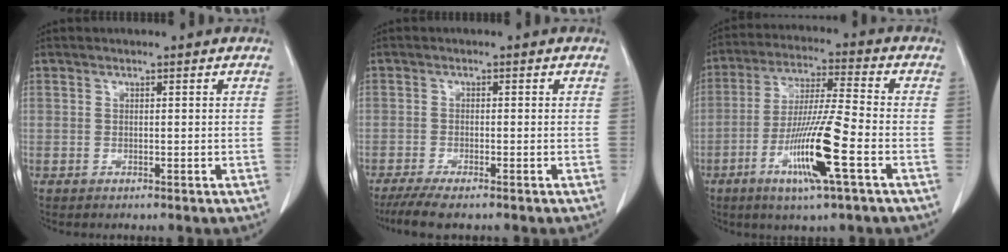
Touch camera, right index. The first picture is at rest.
{"total": 5.2, "force": [-4.0, 0.5, 3.2], "torque": [-0.056, -0.012, -0.066]}
{"total": 12.9, "force": [-5.0, -0.1, 11.9], "torque": [-0.234, -0.014, -0.093]}